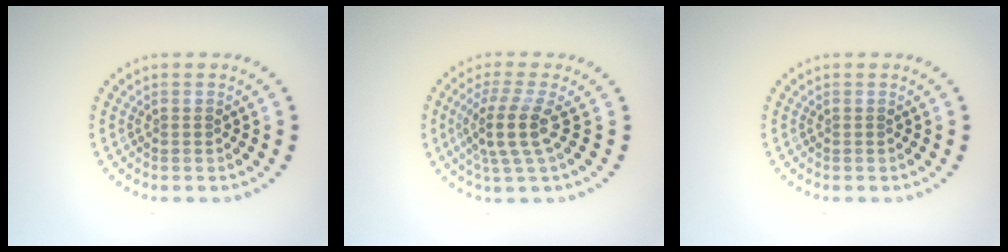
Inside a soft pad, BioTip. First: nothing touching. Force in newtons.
{"total": 3.5, "press": 2.7, "slide": 2.3}
{"total": 0.0}